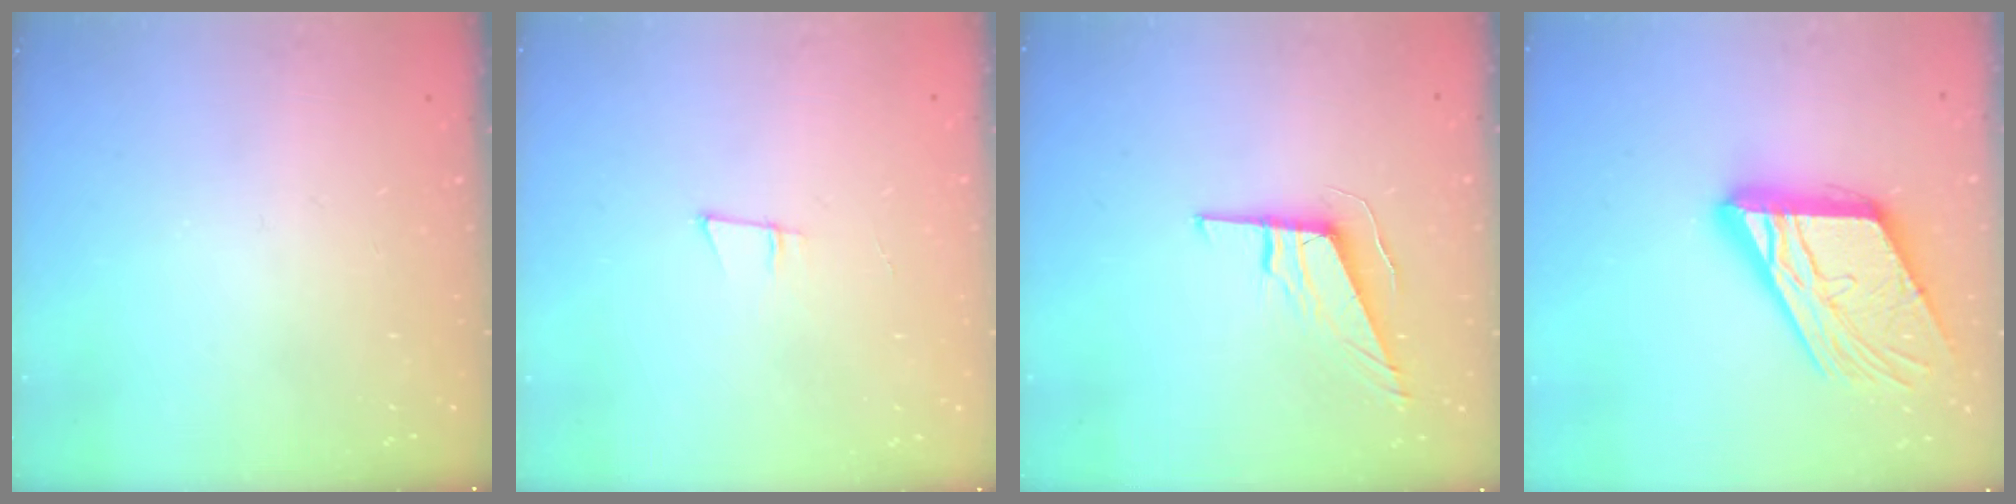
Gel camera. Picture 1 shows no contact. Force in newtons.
{"total": 5.7, "press": 4.9, "slide": 2.8}
{"total": 9.7, "press": 9.5, "slide": 2.0}
{"total": 20.3, "press": 20.2, "slide": 2.2}